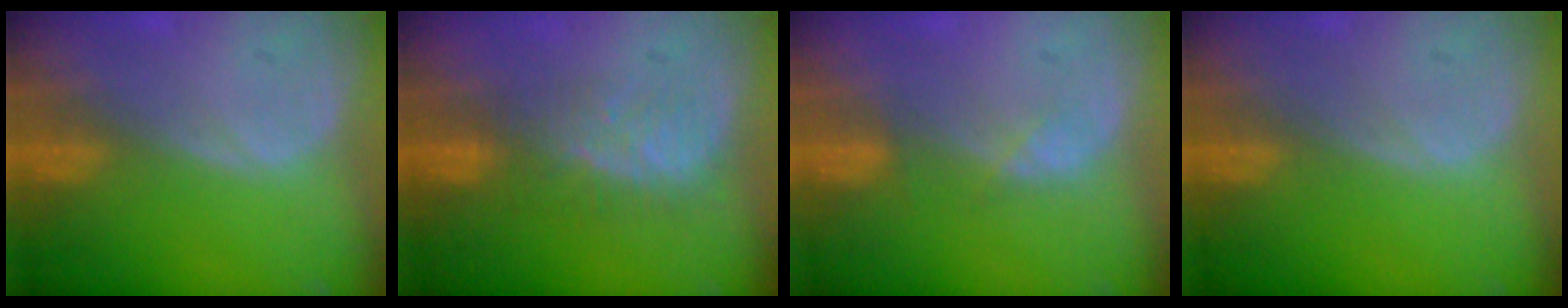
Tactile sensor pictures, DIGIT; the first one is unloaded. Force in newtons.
{"total": 5.7, "press": 5.5, "slide": 1.4}
{"total": 1.9, "press": 1.7, "slide": 0.9}
{"total": 0.0}